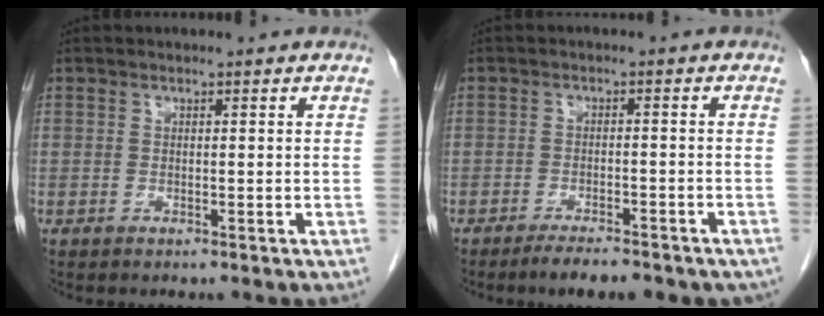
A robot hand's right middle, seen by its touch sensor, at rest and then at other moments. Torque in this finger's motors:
{"motor_torque": [0.76, -0.59, 0.10, 0.05]}